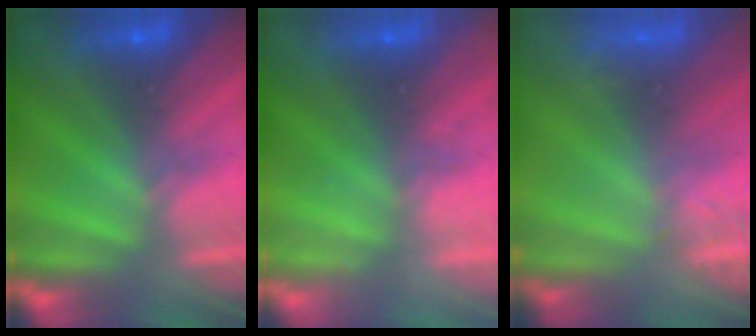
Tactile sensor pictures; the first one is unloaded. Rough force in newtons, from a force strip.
{"total": 2.2}
{"total": 2.6}